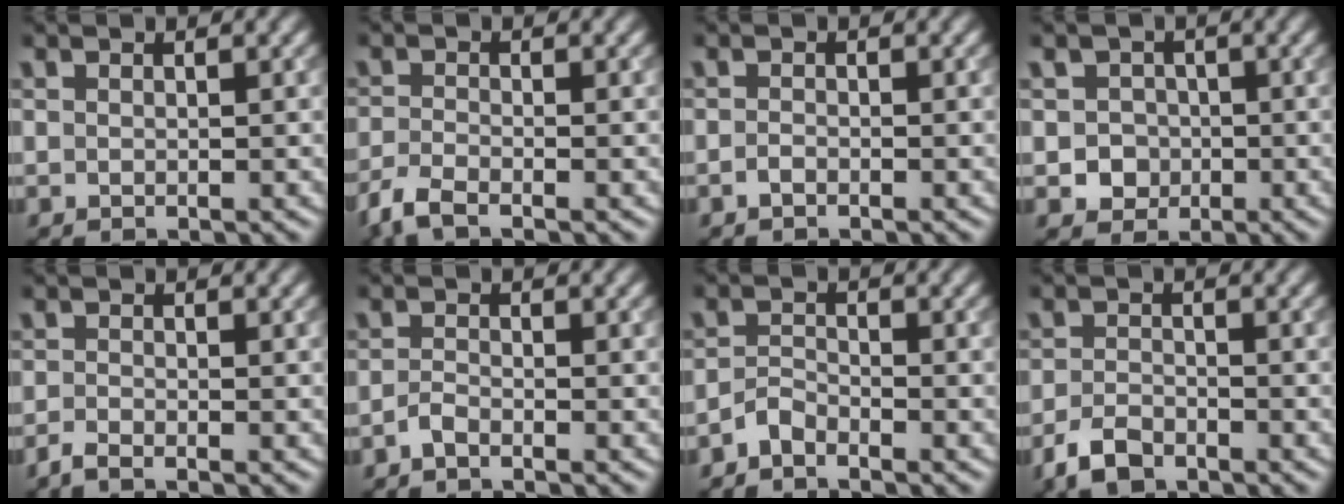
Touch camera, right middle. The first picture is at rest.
{"total": 2.8, "force": [-2.3, 0.6, 1.5], "torque": [-0.043, -0.011, -0.056]}
{"total": 0.7, "force": [-0.7, 0.2, 0.2], "torque": [-0.009, -0.002, -0.014]}
{"total": 2.2, "force": [-0.5, 2.1, 0.6], "torque": [0.007, -0.002, -0.010]}
{"total": 1.5, "force": [-1.3, 0.2, 0.6], "torque": [-0.017, -0.009, -0.032]}
{"total": 1.2, "force": [-1.1, 0.2, 0.5], "torque": [-0.017, 0.001, -0.024]}
{"total": 1.6, "force": [-1.5, 0.3, 0.4], "torque": [-0.012, 0.005, -0.035]}
{"total": 2.8, "force": [-2.3, 1.1, 1.2], "torque": [-0.029, -0.002, -0.051]}